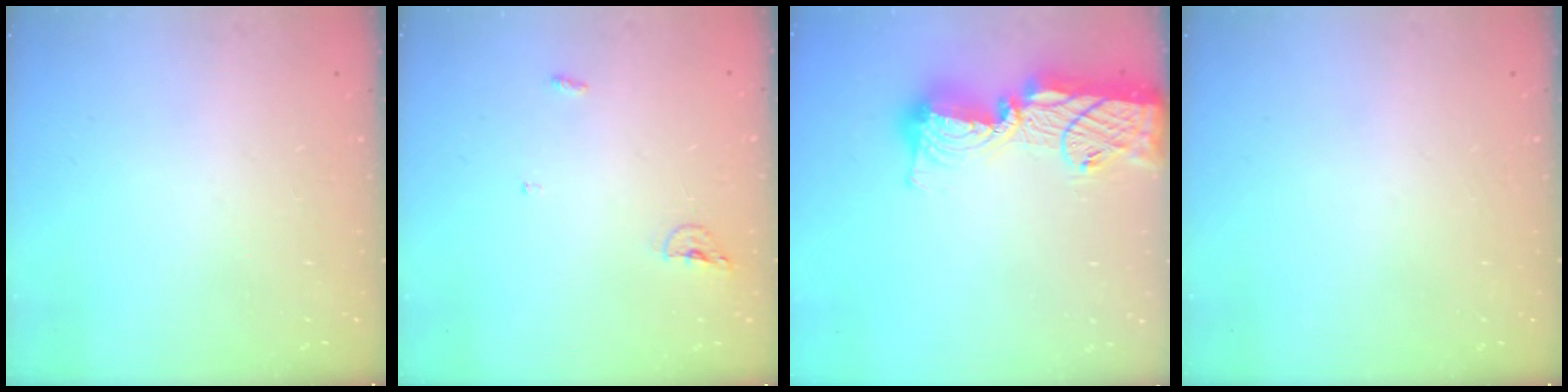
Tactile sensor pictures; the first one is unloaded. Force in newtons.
{"total": 3.9, "press": 3.8, "slide": 0.8}
{"total": 17.5, "press": 17.4, "slide": 1.3}
{"total": 0.0}